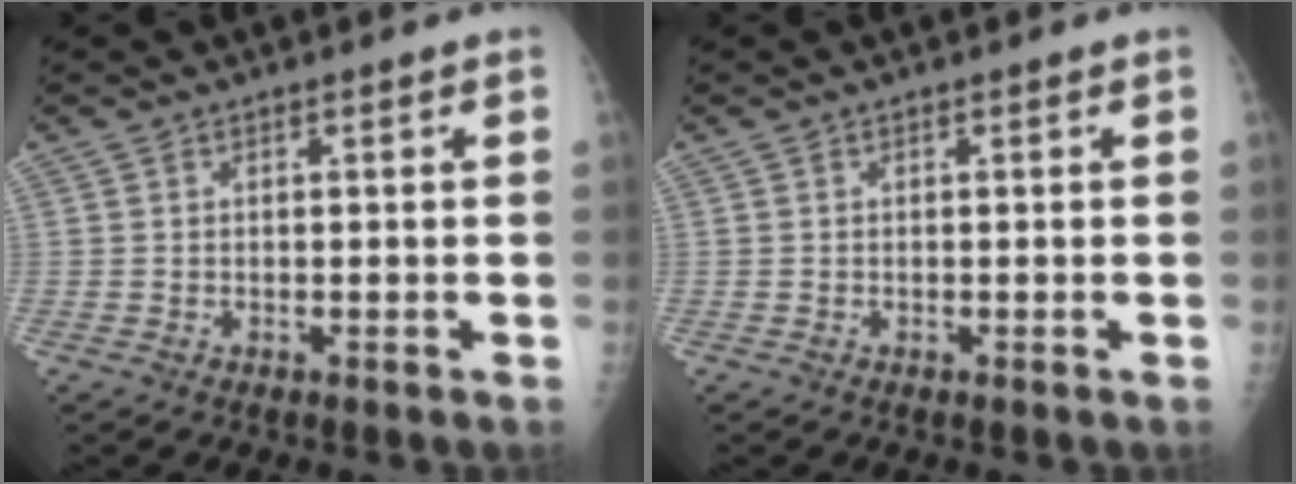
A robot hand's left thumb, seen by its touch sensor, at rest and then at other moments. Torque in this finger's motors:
{"motor_torque": [-0.10, 0.09, -0.04, -0.04, 0.00]}